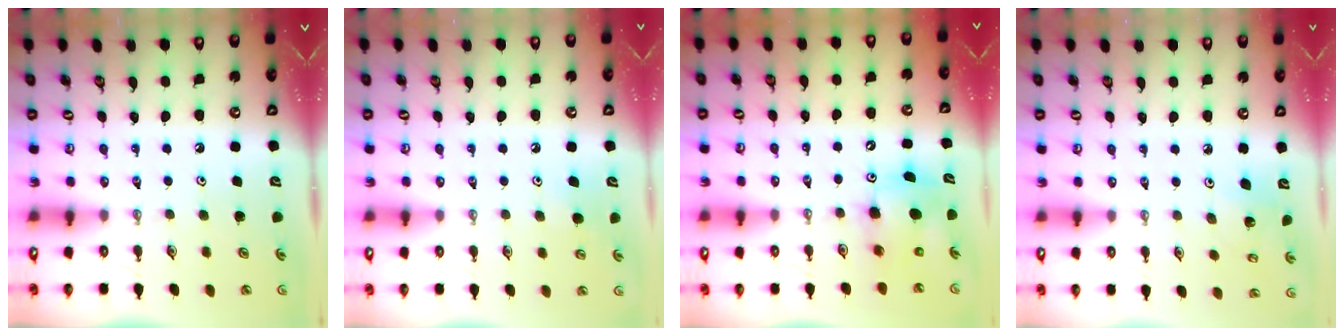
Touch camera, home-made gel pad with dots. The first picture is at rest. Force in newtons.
{"total": 6.2, "press": 6.1, "slide": 1.1}
{"total": 8.1, "press": 8.0, "slide": 1.6}
{"total": 4.6, "press": 4.5, "slide": 1.2}